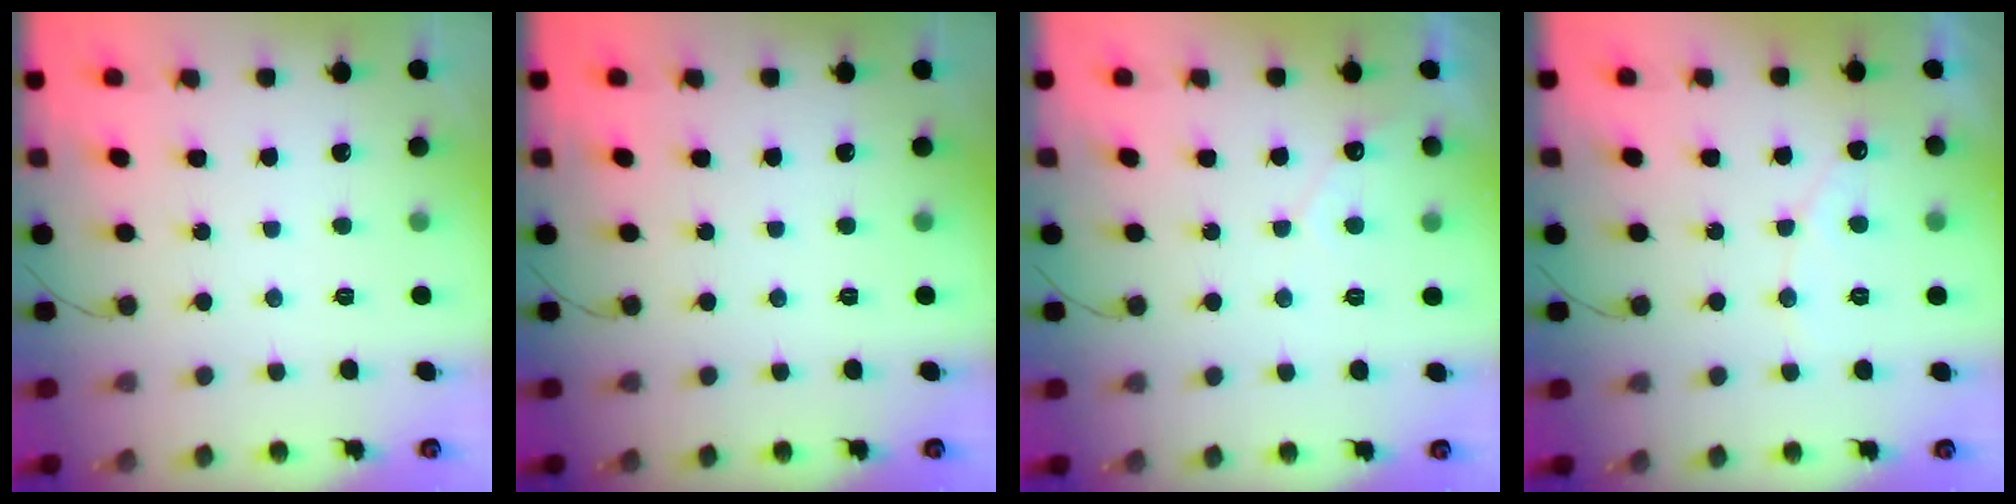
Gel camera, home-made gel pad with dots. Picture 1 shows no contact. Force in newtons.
{"total": 0.0}
{"total": 2.7, "press": 2.7, "slide": 0.1}
{"total": 4.7, "press": 4.7, "slide": 0.4}